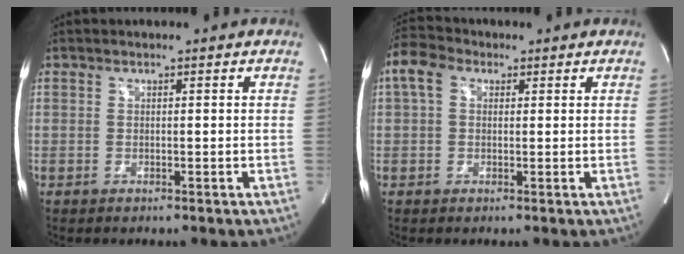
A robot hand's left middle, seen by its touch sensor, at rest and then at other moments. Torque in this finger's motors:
{"motor_torque": [0.40, -0.36, 0.45, 0.08]}